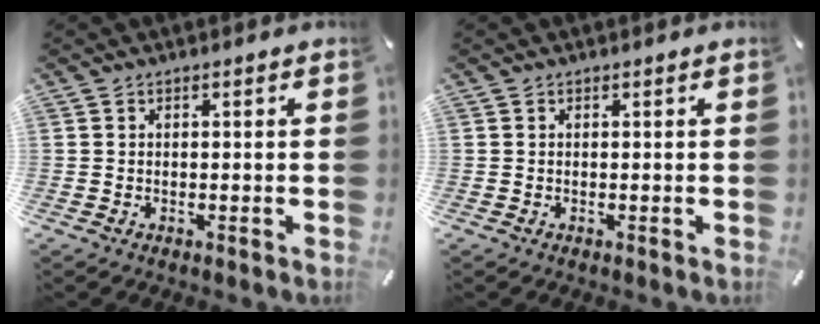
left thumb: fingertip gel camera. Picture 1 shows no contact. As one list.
[{"total": 0.0}]